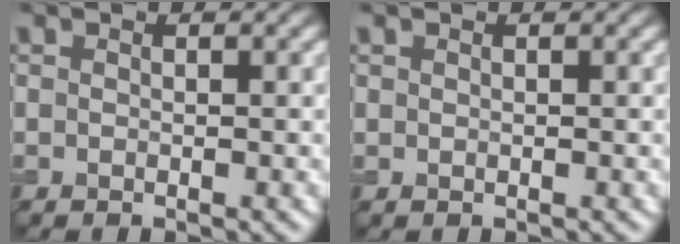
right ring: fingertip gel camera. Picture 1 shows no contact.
{"total": 0.0}